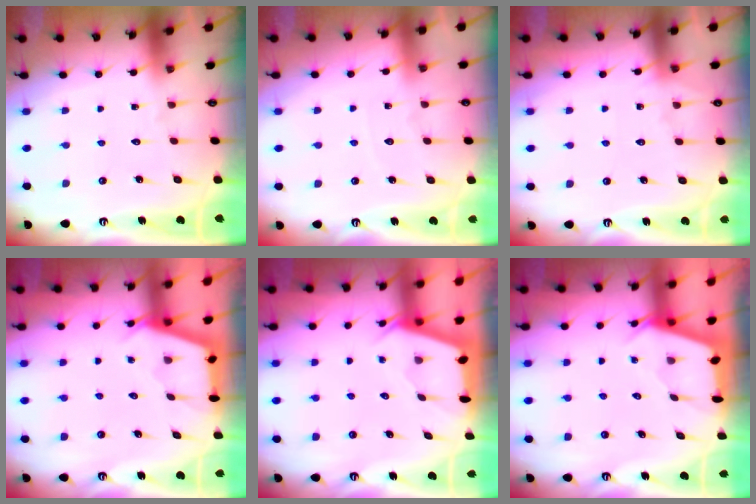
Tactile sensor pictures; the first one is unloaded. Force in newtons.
{"total": 4.0, "press": 3.9, "slide": 0.6}
{"total": 4.7, "press": 4.6, "slide": 0.7}
{"total": 2.7, "press": 2.7, "slide": 0.3}
{"total": 2.0, "press": 2.0, "slide": 0.3}
{"total": 2.5, "press": 2.5, "slide": 0.3}